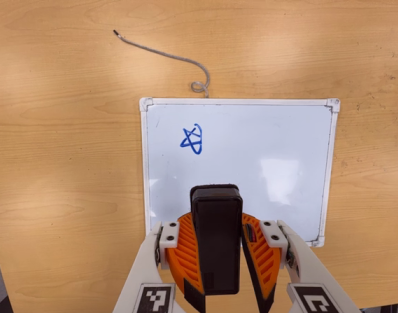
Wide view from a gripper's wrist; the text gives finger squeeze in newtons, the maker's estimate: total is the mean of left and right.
{"total": 11.4, "left": 10.0, "right": 12.7}